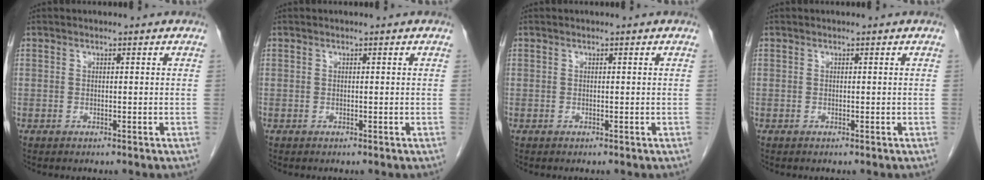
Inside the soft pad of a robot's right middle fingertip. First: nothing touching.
{"total": 0.0}
{"total": 0.0}
{"total": 0.0}